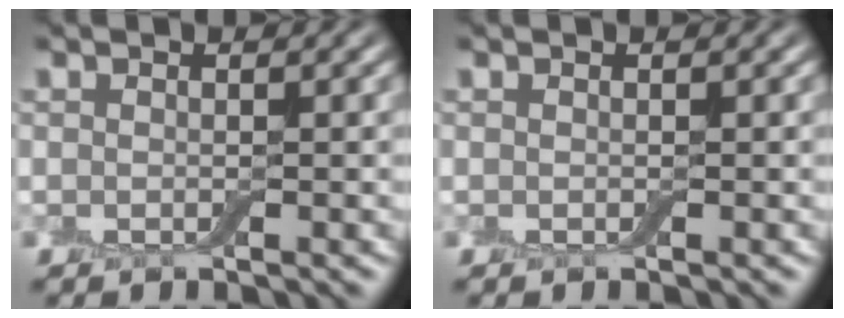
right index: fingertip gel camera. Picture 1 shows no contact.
{"total": 0.0}